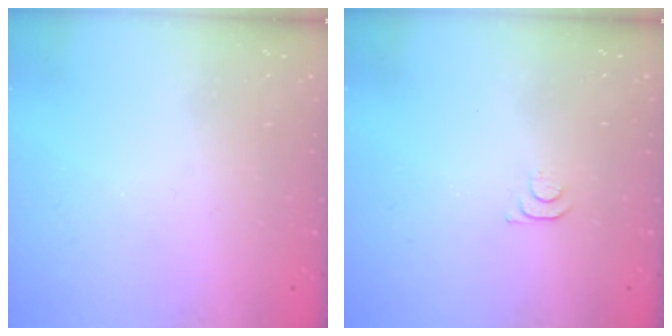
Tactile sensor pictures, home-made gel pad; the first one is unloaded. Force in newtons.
{"total": 4.3, "press": 4.2, "slide": 0.5}